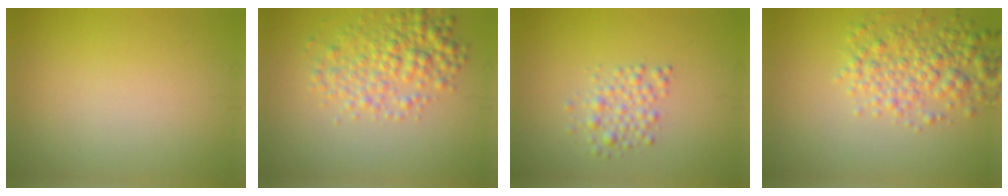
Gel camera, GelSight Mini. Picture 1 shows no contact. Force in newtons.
{"total": 4.4, "press": 4.3, "slide": 0.2}
{"total": 2.3, "press": 2.3, "slide": 0.0}
{"total": 4.4, "press": 4.4, "slide": 0.1}